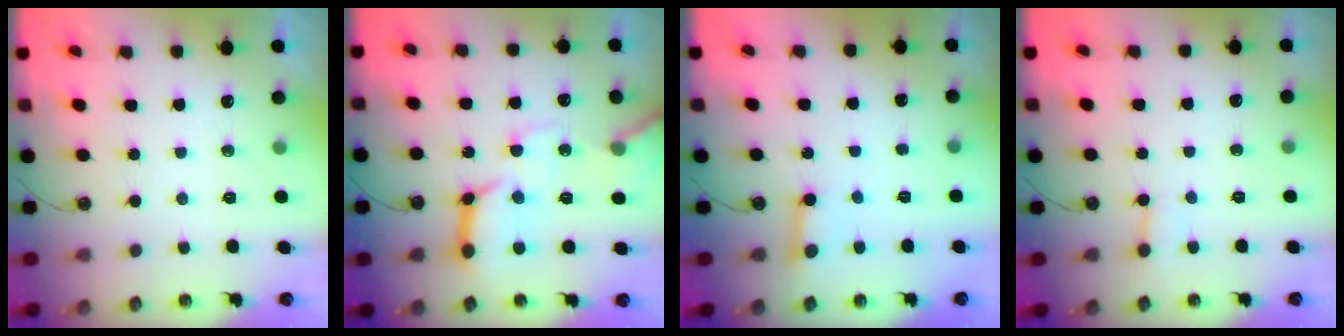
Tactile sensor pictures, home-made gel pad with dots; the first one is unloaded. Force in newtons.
{"total": 16.3, "press": 16.2, "slide": 1.8}
{"total": 3.2, "press": 3.1, "slide": 0.2}
{"total": 2.7, "press": 2.7, "slide": 0.5}